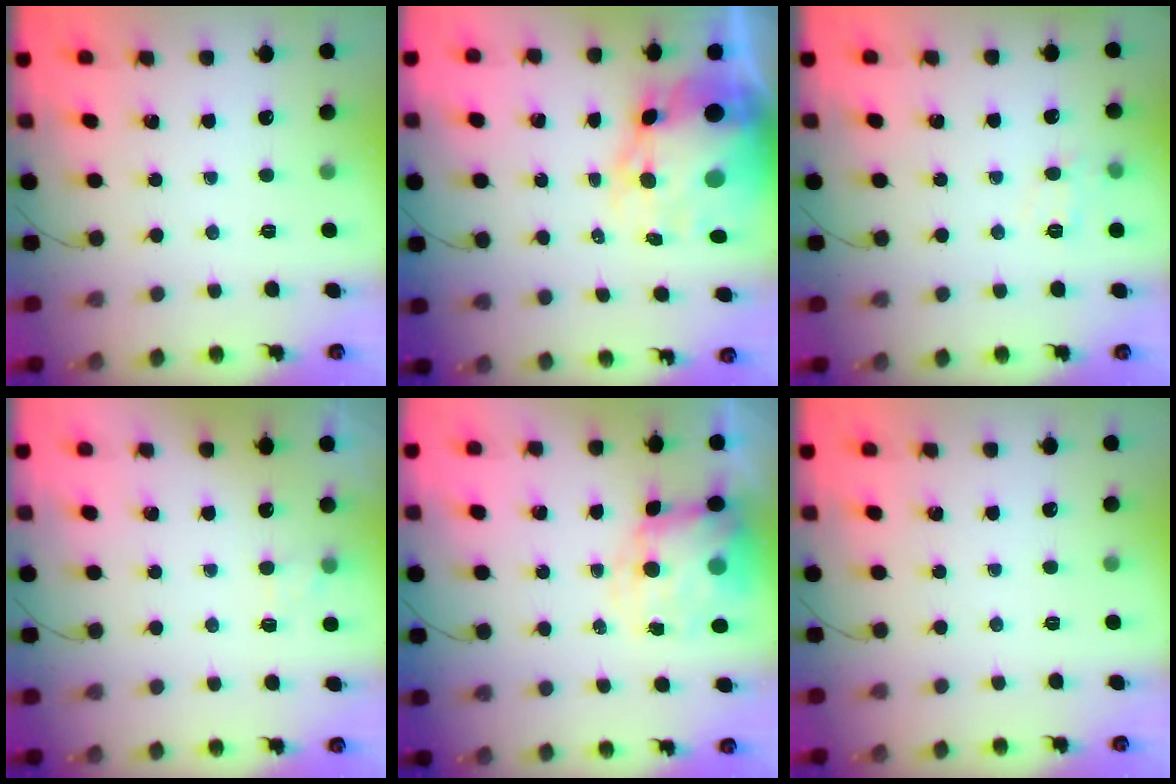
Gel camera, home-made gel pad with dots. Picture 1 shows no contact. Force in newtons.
{"total": 16.3, "press": 15.8, "slide": 3.8}
{"total": 7.7, "press": 7.5, "slide": 1.7}
{"total": 2.4, "press": 1.9, "slide": 1.4}
{"total": 8.6, "press": 8.3, "slide": 2.2}
{"total": 0.0}